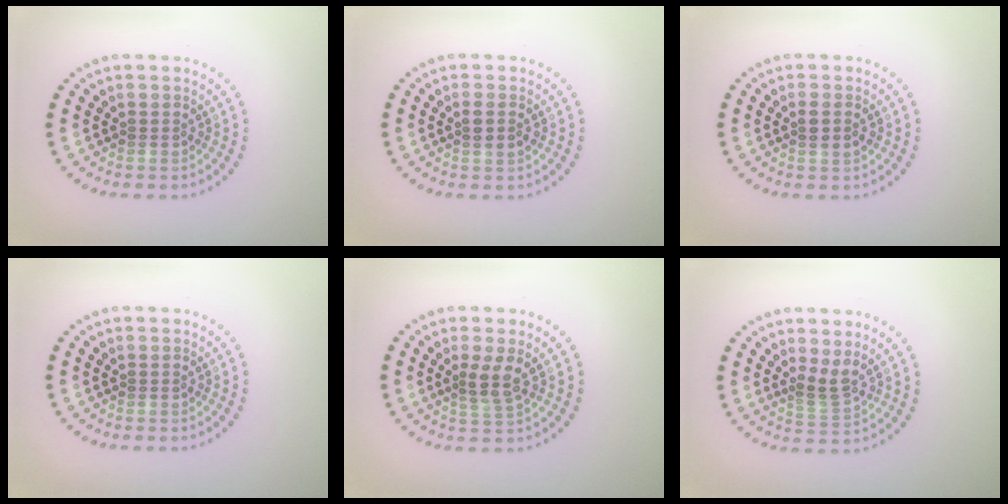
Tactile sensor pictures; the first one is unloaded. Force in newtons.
{"total": 1.5, "press": 1.3, "slide": 0.6}
{"total": 1.5, "press": 1.3, "slide": 0.6}
{"total": 0.0}
{"total": 2.1, "press": 1.7, "slide": 1.3}
{"total": 2.0, "press": 1.4, "slide": 1.4}